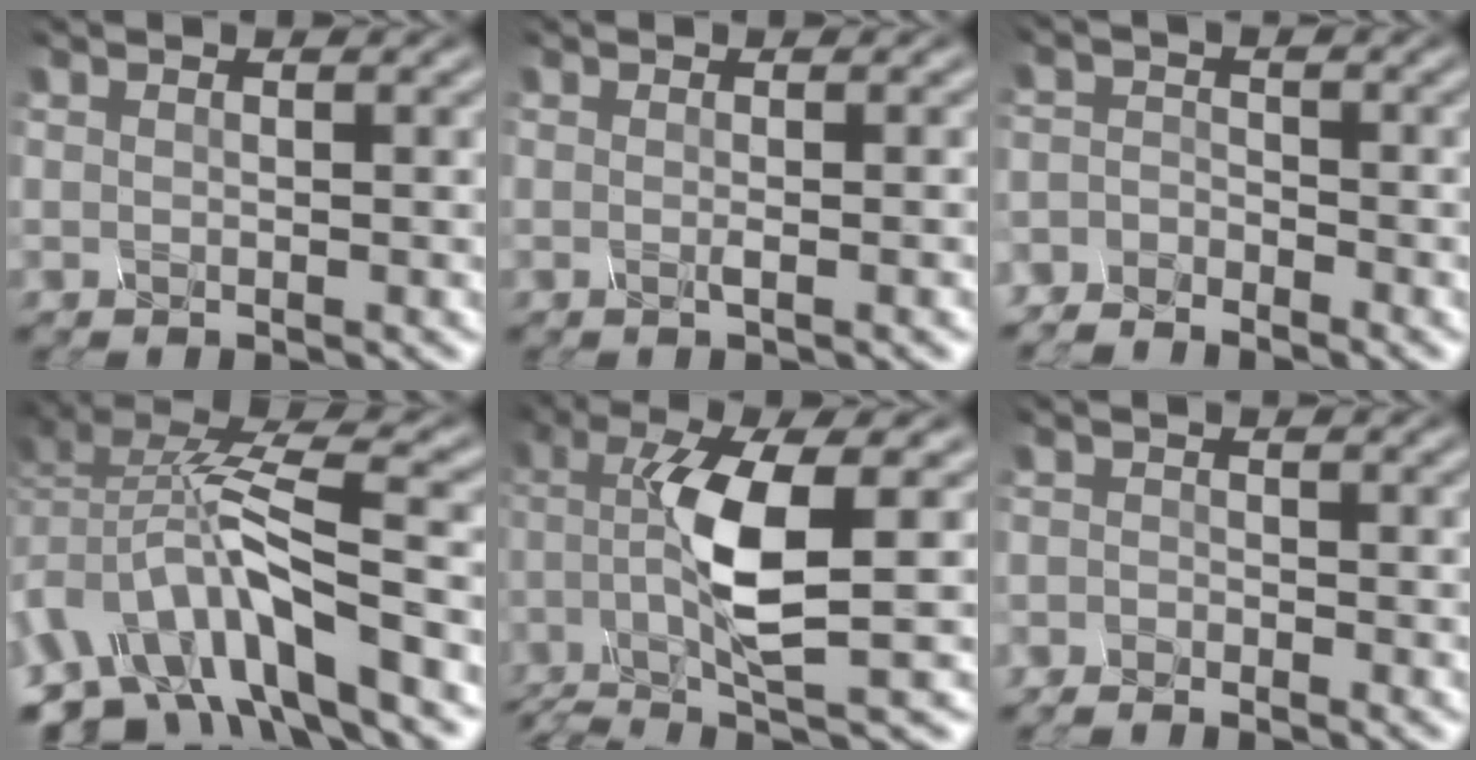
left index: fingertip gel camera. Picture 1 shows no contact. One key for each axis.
{"total": 0.9, "fx": -0.8, "fy": -0.2, "fz": 0.5, "tx": -0.027, "ty": 0.002, "tz": -0.007}
{"total": 3.6, "fx": -3.4, "fy": -0.2, "fz": -1.1, "tx": 0.004, "ty": 0.001, "tz": -0.052}
{"total": 8.8, "fx": -5.5, "fy": 3.7, "fz": 5.8, "tx": -0.121, "ty": 0.002, "tz": -0.074}
{"total": 7.1, "fx": -2.9, "fy": 0.7, "fz": 6.5, "tx": -0.152, "ty": 0.009, "tz": -0.040}
{"total": 2.5, "fx": -2.3, "fy": -0.5, "fz": -0.9, "tx": 0.003, "ty": -0.002, "tz": -0.025}